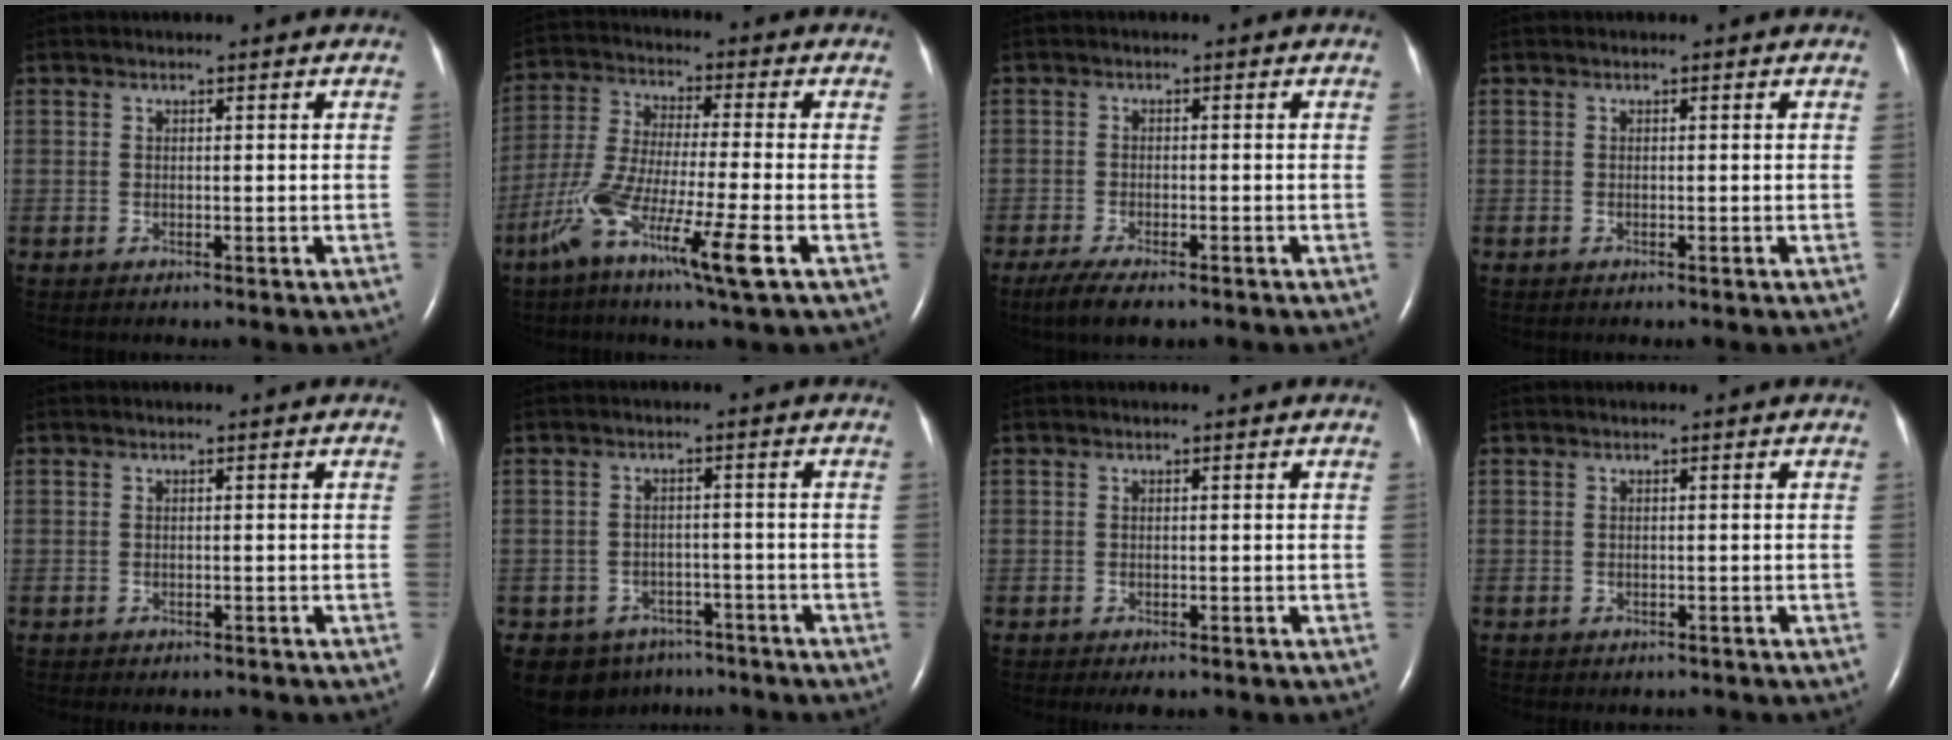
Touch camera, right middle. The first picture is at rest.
{"total": 12.0, "force": [-5.7, -0.3, 10.5], "torque": [-0.219, -0.022, -0.113]}
{"total": 5.9, "force": [-4.2, 1.5, 3.8], "torque": [-0.071, -0.014, -0.065]}
{"total": 0.0}
{"total": 1.6, "force": [-1.4, 0.6, 0.5], "torque": [-0.013, -0.002, -0.014]}
{"total": 8.0, "force": [-5.7, 5.5, 1.1], "torque": [-0.021, 0.013, -0.073]}
{"total": 1.6, "force": [-1.1, 0.6, 0.9], "torque": [-0.012, -0.003, -0.010]}
{"total": 1.2, "force": [-1.0, 0.6, 0.2], "torque": [-0.010, 0.000, -0.011]}